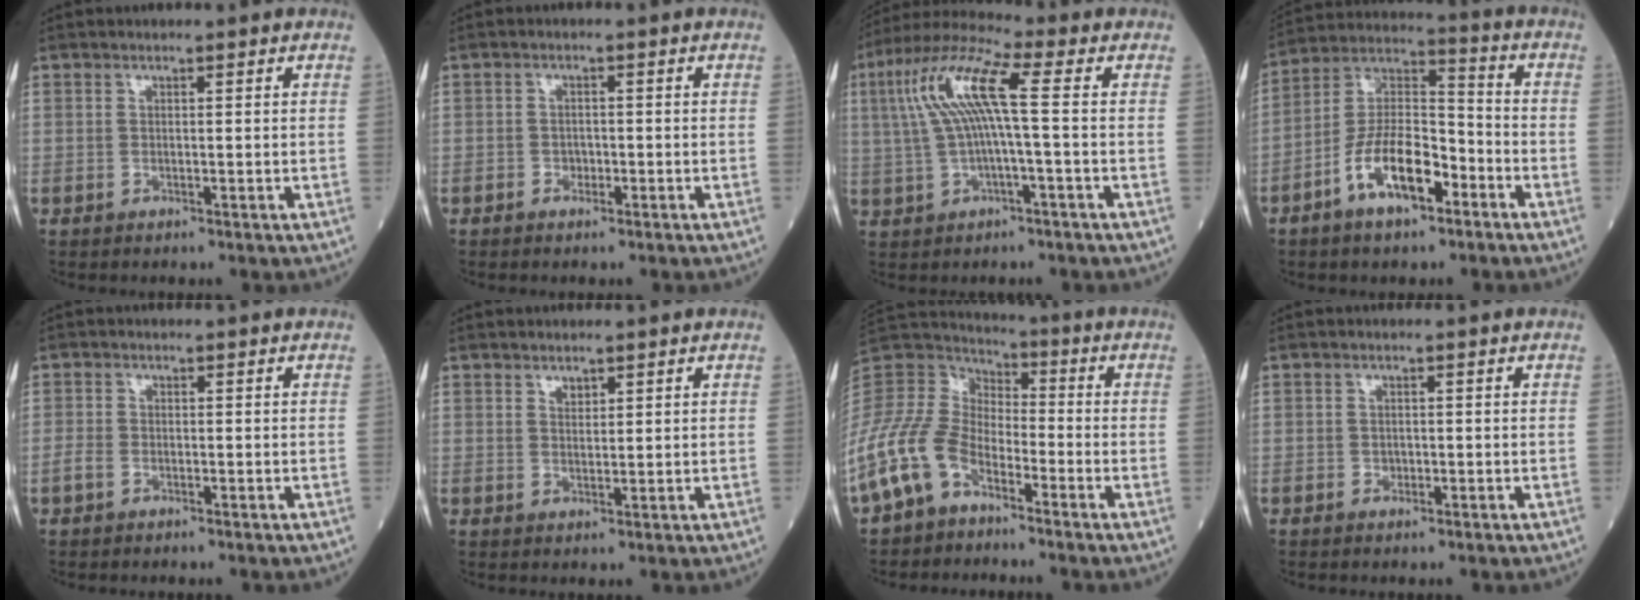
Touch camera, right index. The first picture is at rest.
{"total": 1.3, "force": [-0.7, 1.0, 0.6], "torque": [-0.006, 0.005, -0.013]}
{"total": 10.4, "force": [1.3, 1.0, 10.3], "torque": [-0.215, 0.033, 0.020]}
{"total": 12.0, "force": [-5.9, 4.6, 9.4], "torque": [-0.190, 0.013, -0.108]}
{"total": 1.7, "force": [-1.0, 1.0, 1.0], "torque": [-0.026, 0.002, -0.019]}
{"total": 1.4, "force": [1.0, 0.7, 0.6], "torque": [-0.010, -0.001, 0.017]}
{"total": 16.5, "force": [-9.9, 9.8, 8.8], "torque": [-0.220, 0.024, -0.197]}
{"total": 0.8, "force": [-0.4, 0.6, 0.3], "torque": [-0.003, 0.003, -0.007]}